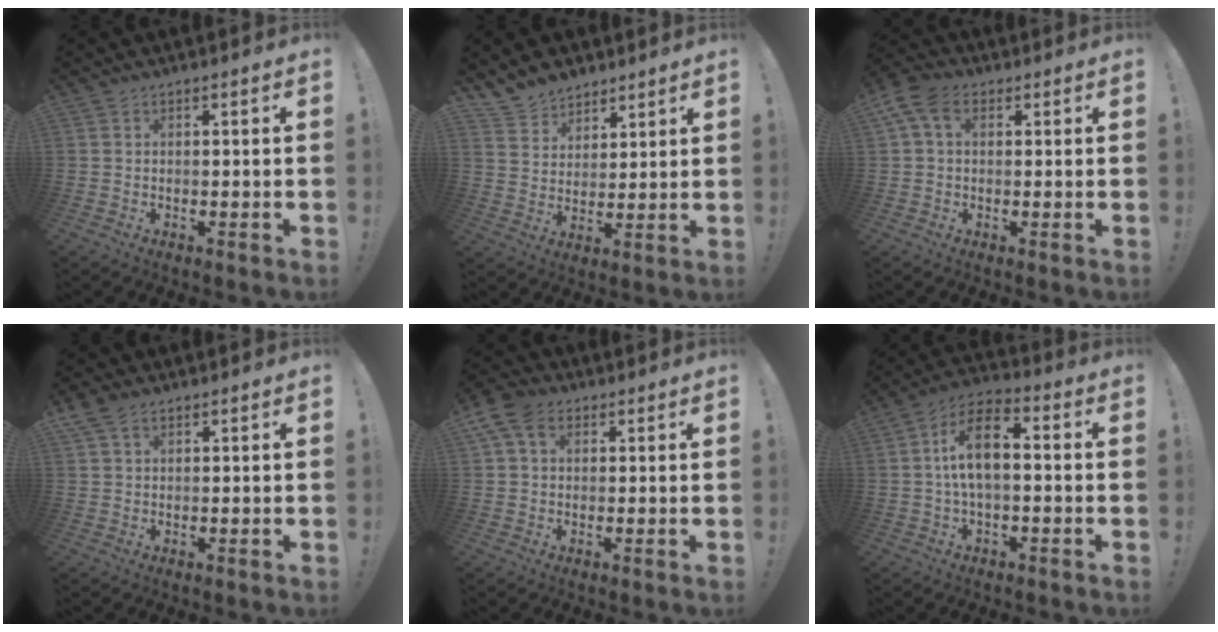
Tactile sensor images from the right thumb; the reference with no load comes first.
{"total": 8.3, "force": [6.8, 4.7, 0.7], "torque": [-0.021, -0.054, 0.136]}
{"total": 7.4, "force": [2.7, 4.9, 4.9], "torque": [-0.096, 0.003, 0.053]}
{"total": 4.3, "force": [2.5, 2.5, 2.4], "torque": [-0.043, -0.004, 0.049]}
{"total": 8.0, "force": [3.2, 5.6, 4.8], "torque": [-0.090, 0.001, 0.063]}
{"total": 12.1, "force": [1.0, 6.1, 10.4], "torque": [-0.183, 0.015, 0.020]}